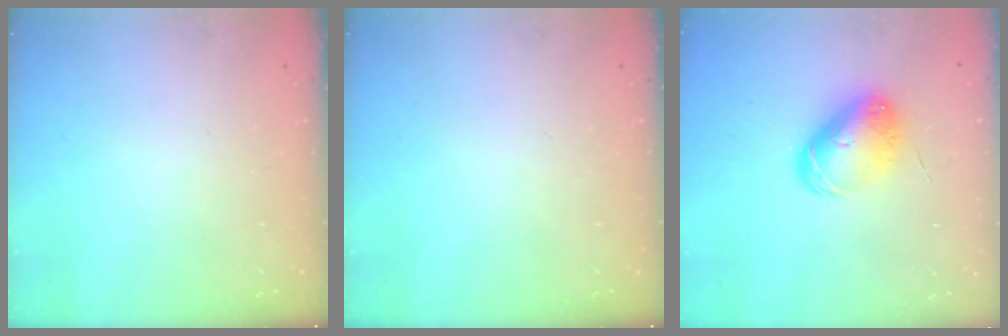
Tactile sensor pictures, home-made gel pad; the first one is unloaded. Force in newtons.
{"total": 0.0}
{"total": 9.5, "press": 9.5, "slide": 1.2}